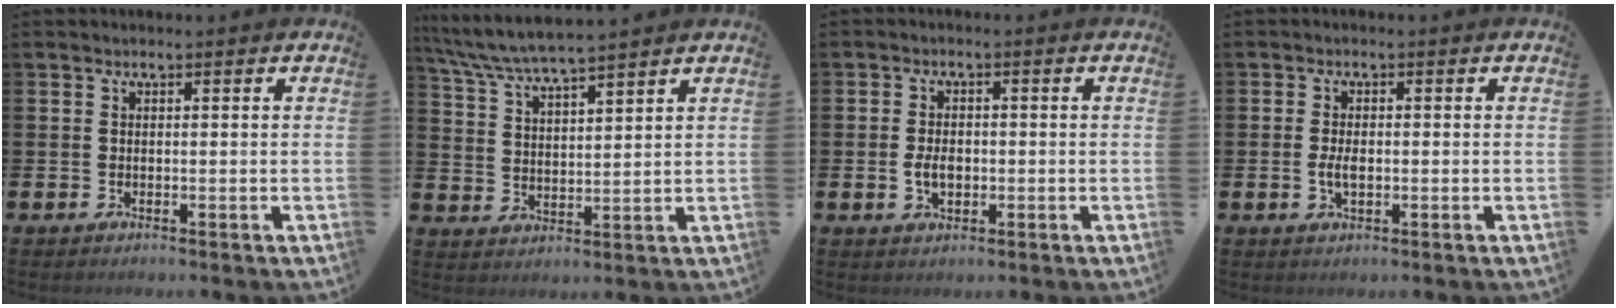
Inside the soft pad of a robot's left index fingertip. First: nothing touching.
{"total": 5.8, "force": [5.6, -0.1, 1.5], "torque": [-0.051, -0.031, 0.099]}
{"total": 2.9, "force": [-0.4, 1.9, 2.2], "torque": [-0.031, 0.001, -0.010]}
{"total": 2.3, "force": [-0.3, 1.2, 2.0], "torque": [-0.034, 0.001, -0.006]}